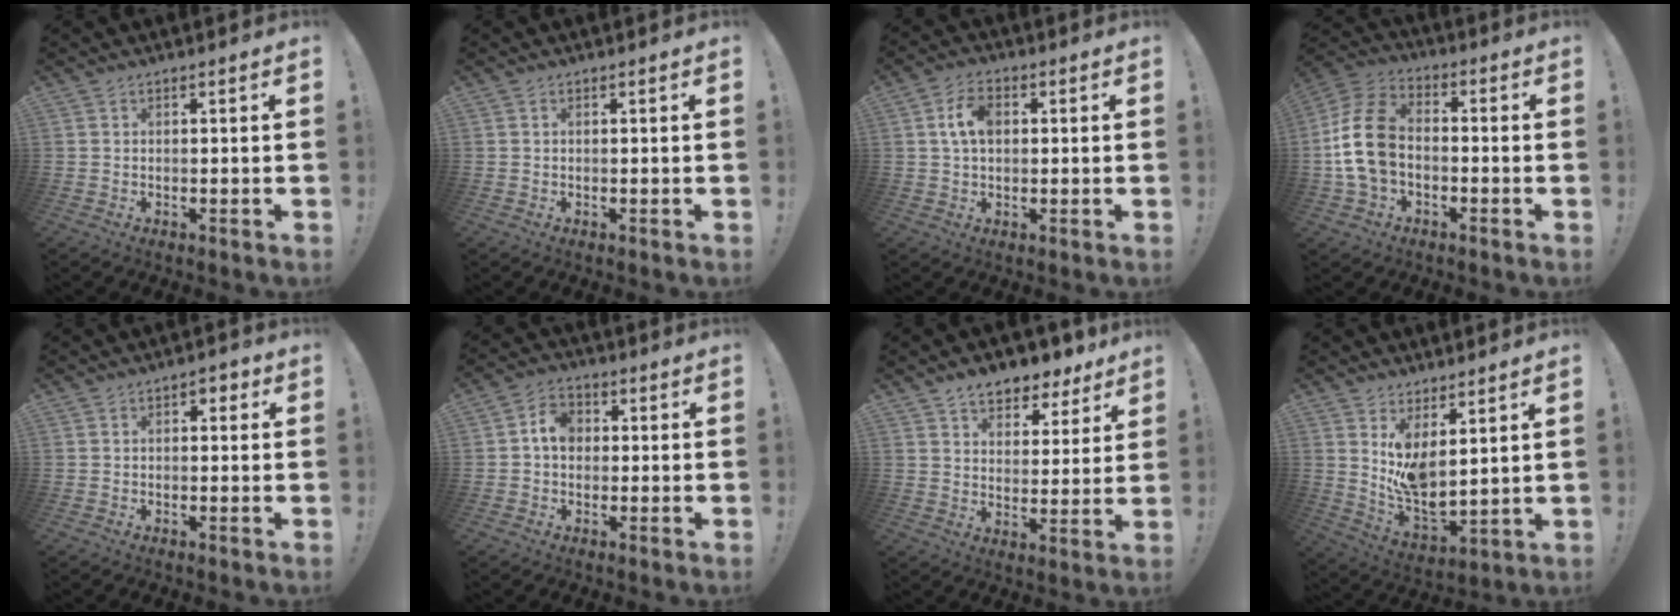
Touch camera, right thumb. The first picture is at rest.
{"total": 0.0}
{"total": 7.1, "force": [1.3, 4.4, 5.3], "torque": [-0.102, 0.009, 0.023]}
{"total": 15.2, "force": [-1.8, 10.9, 10.5], "torque": [-0.198, 0.033, -0.029]}
{"total": 2.0, "force": [-0.2, 1.5, 1.3], "torque": [-0.009, 0.002, -0.010]}
{"total": 6.3, "force": [0.3, 4.9, 3.9], "torque": [-0.067, 0.016, 0.008]}
{"total": 8.8, "force": [7.0, 4.4, 3.0], "torque": [-0.050, -0.047, 0.130]}
{"total": 8.9, "force": [5.2, 3.0, 6.5], "torque": [-0.123, -0.063, 0.098]}